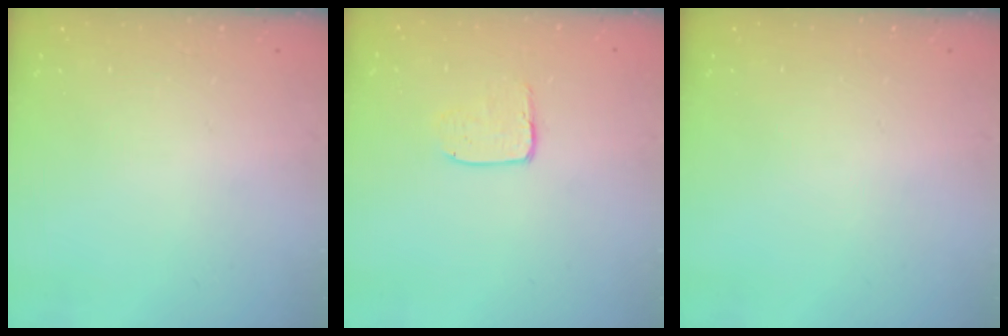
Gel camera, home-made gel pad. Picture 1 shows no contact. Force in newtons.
{"total": 3.9, "press": 3.9, "slide": 0.1}
{"total": 0.0}